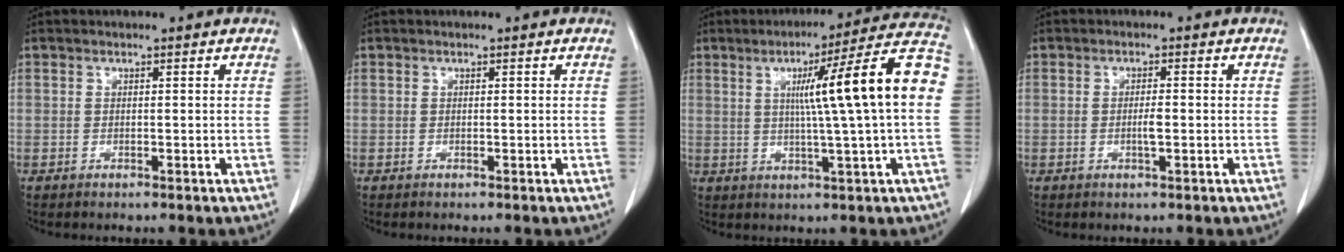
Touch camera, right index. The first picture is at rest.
{"total": 0.0}
{"total": 15.7, "force": [1.8, -1.3, 15.5], "torque": [-0.219, 0.019, 0.019]}
{"total": 2.0, "force": [-0.2, 0.3, 1.9], "torque": [-0.037, 0.001, -0.002]}